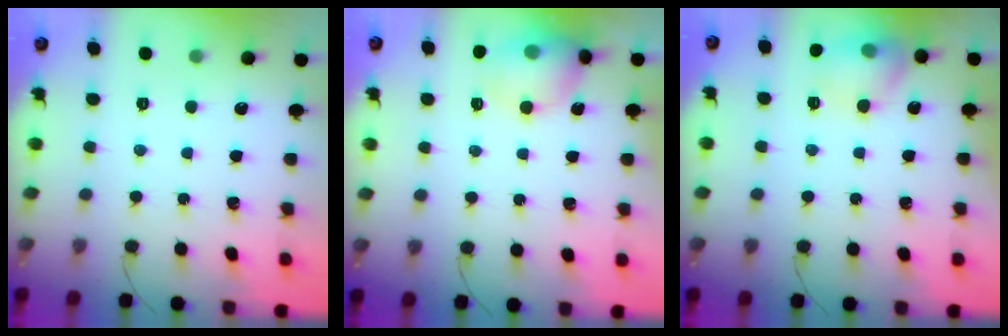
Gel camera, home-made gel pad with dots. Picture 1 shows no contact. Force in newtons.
{"total": 12.0, "press": 11.9, "slide": 1.8}
{"total": 12.4, "press": 12.2, "slide": 1.6}